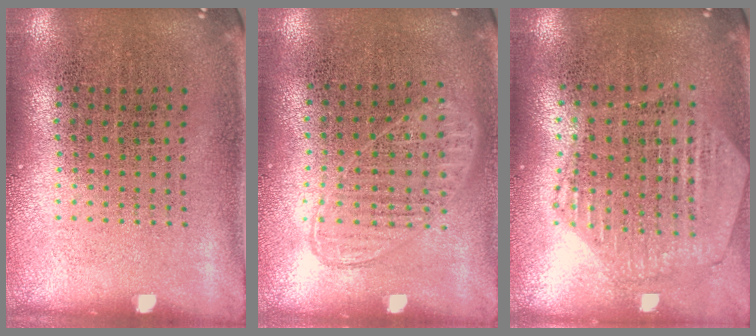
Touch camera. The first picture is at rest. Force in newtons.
{"total": 0.9, "press": 0.9, "slide": 0.3}
{"total": 1.2, "press": 1.2, "slide": 0.2}